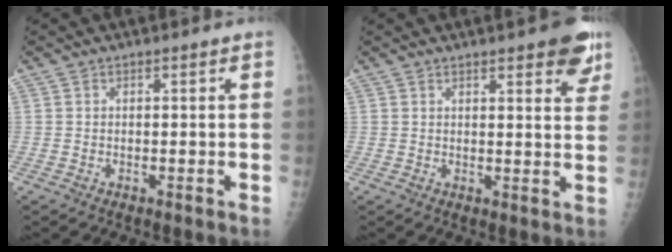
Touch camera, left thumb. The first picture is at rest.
{"total": 7.4, "force": [4.5, 2.3, 5.4], "torque": [-0.043, -0.019, 0.052]}